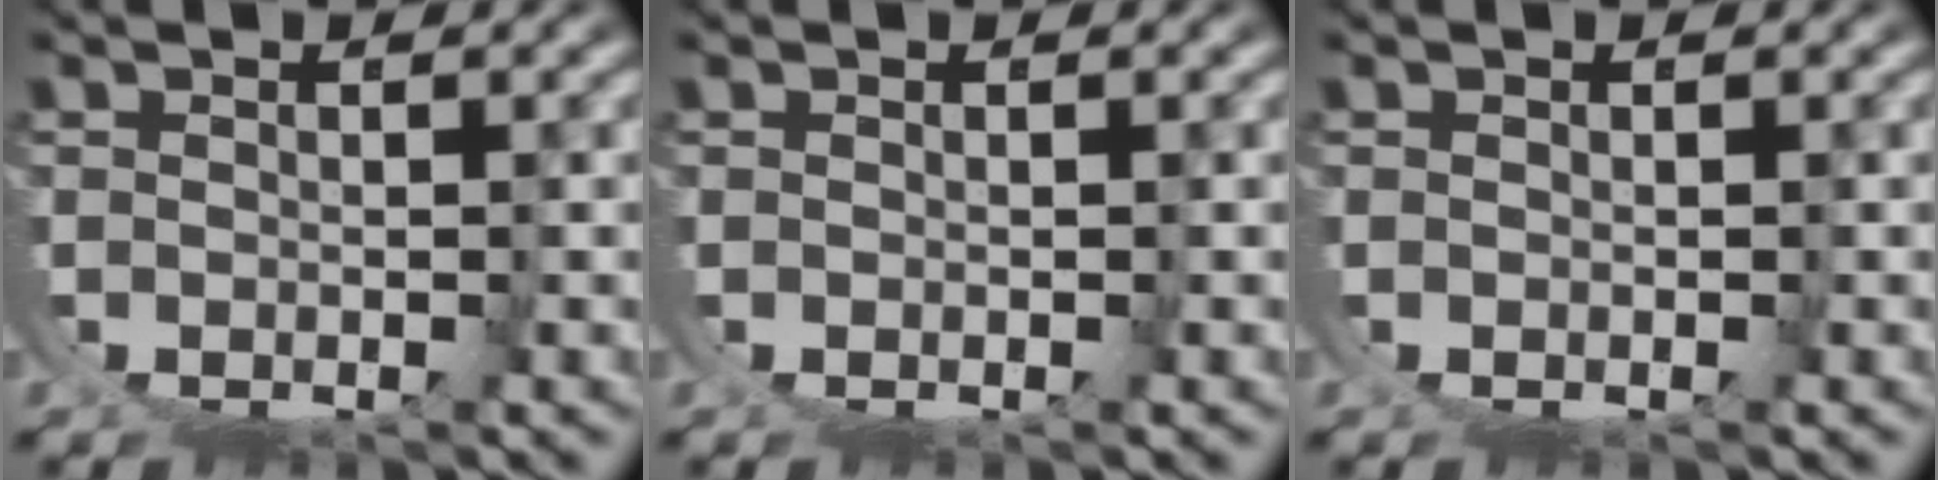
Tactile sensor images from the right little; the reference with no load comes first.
{"total": 0.0}
{"total": 0.0}